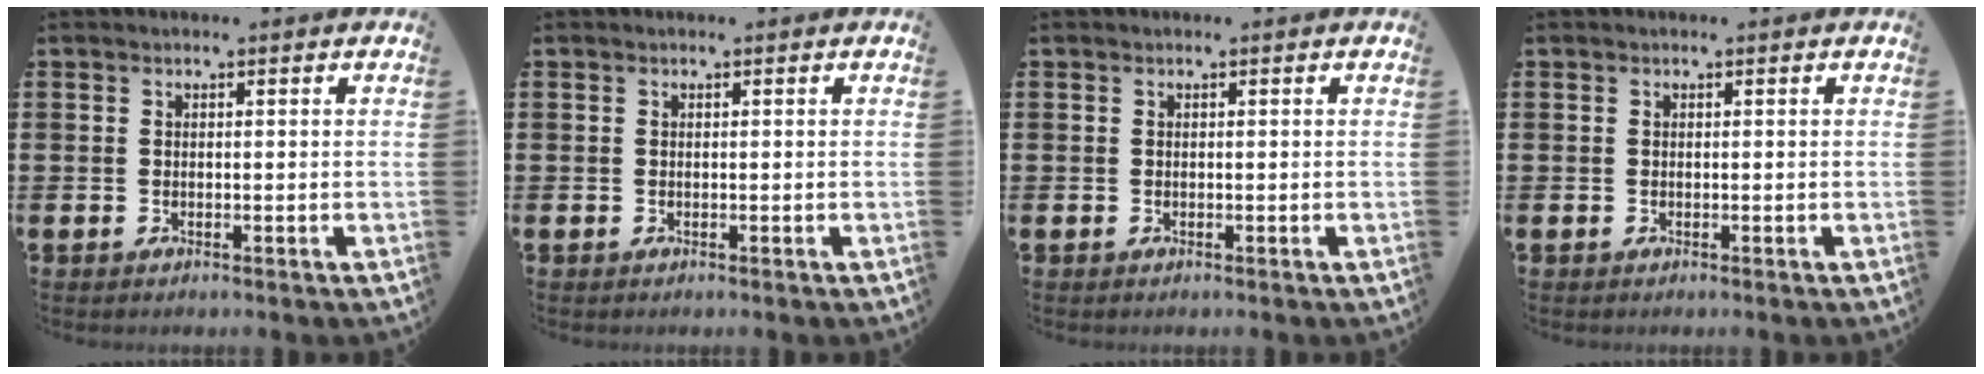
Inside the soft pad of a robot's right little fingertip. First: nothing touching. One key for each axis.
{"total": 0.0}
{"total": 0.0}
{"total": 0.0}